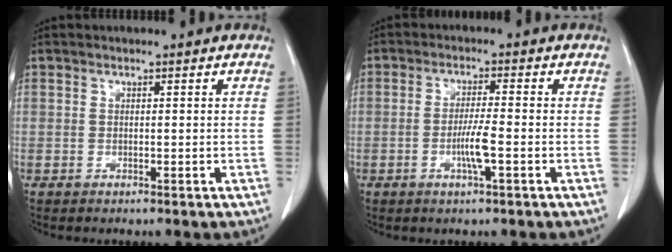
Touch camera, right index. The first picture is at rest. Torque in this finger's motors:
{"motor_torque": [1.02, 0.26, 0.52, 0.09]}